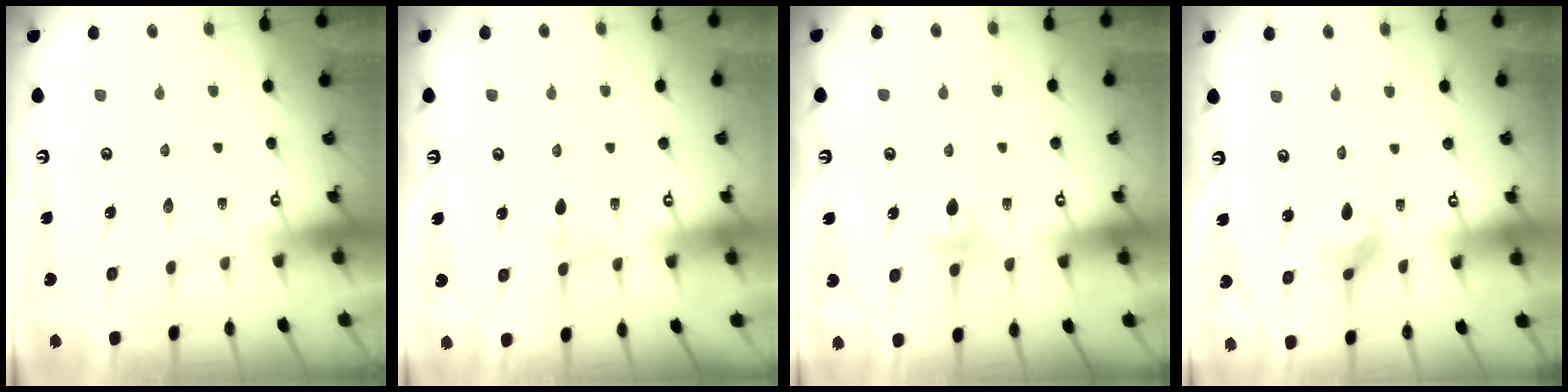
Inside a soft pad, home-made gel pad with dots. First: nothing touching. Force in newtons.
{"total": 1.9, "press": 1.9, "slide": 0.4}
{"total": 3.8, "press": 3.7, "slide": 0.7}
{"total": 3.1, "press": 3.1, "slide": 0.1}